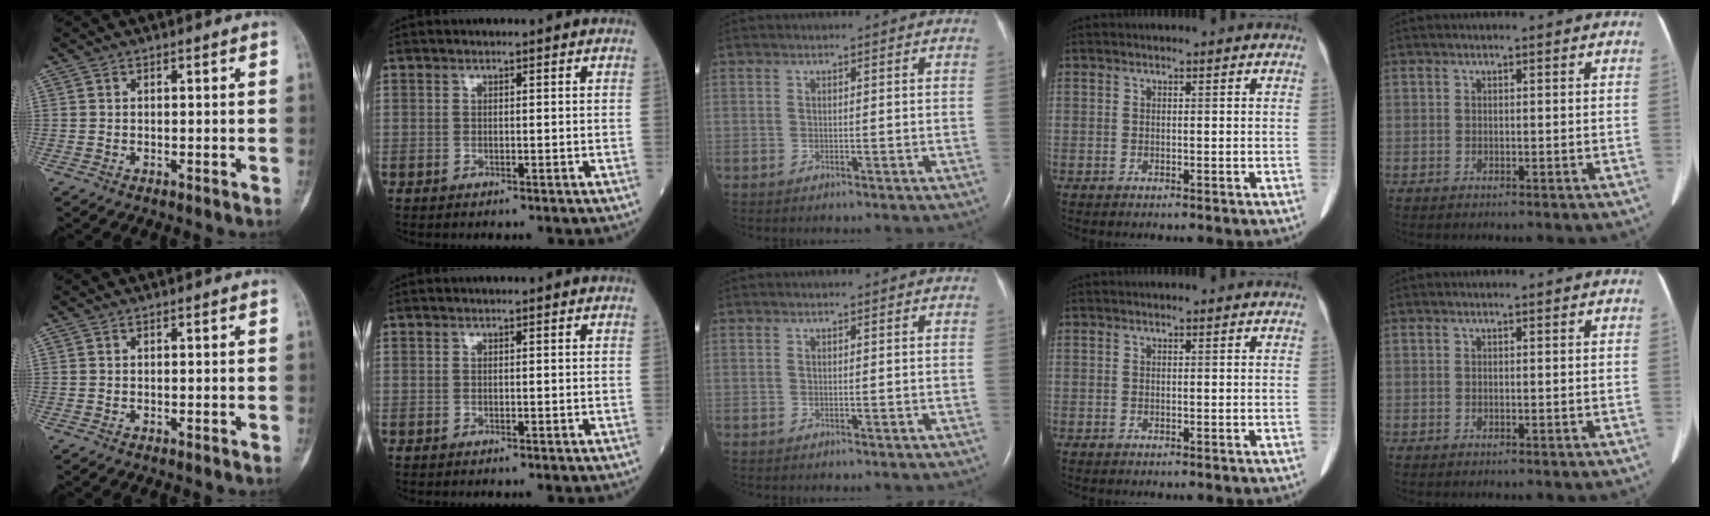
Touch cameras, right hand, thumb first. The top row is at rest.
{}